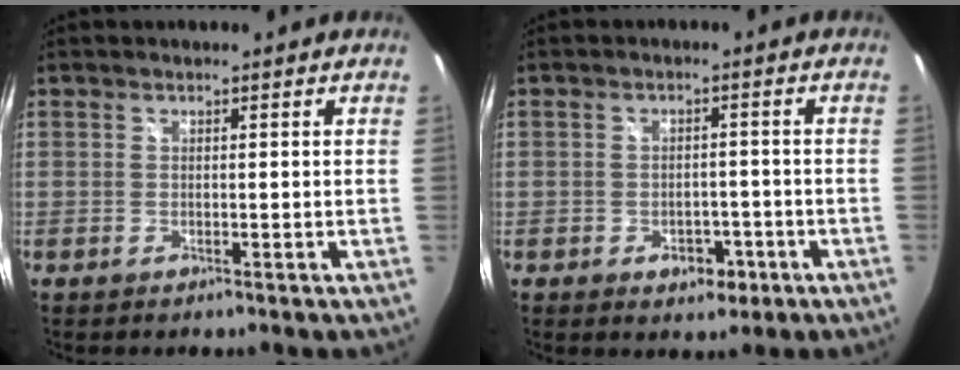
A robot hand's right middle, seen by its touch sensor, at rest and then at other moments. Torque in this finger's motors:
{"motor_torque": [0.29, -0.39, 0.06, 0.00]}